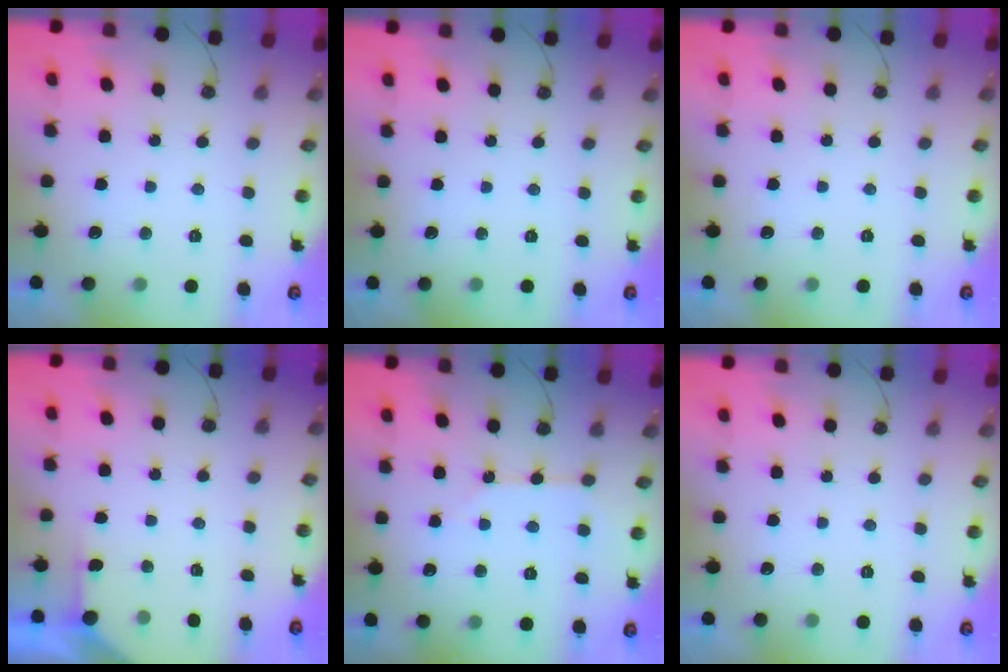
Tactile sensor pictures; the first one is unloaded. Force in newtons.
{"total": 0.0}
{"total": 0.0}
{"total": 2.7, "press": 2.7, "slide": 0.3}
{"total": 2.1, "press": 2.1, "slide": 0.3}
{"total": 0.0}